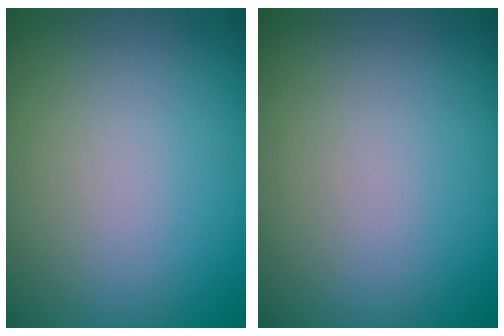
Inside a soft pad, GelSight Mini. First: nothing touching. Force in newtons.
{"total": 0.0}